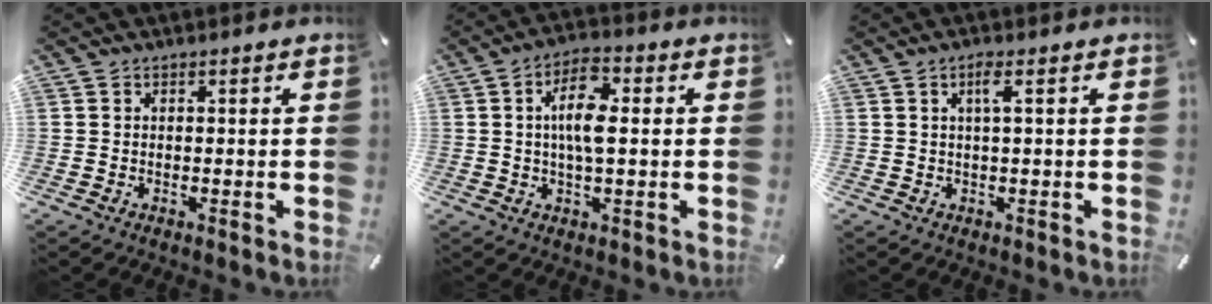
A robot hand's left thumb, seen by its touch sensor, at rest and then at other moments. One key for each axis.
{"total": 8.9, "fx": 1.0, "fy": 3.6, "fz": 8.0, "tx": -0.156, "ty": 0.005, "tz": 0.012}
{"total": 2.9, "fx": 0.8, "fy": 0.2, "fz": 2.8, "tx": -0.055, "ty": 0.002, "tz": 0.010}